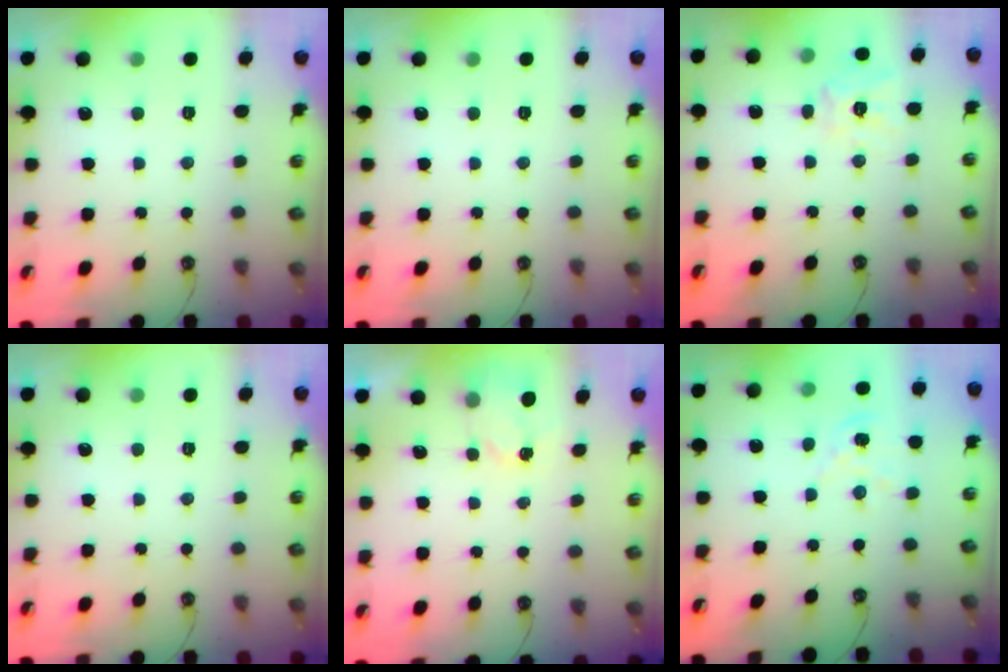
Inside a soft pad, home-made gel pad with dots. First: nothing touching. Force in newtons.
{"total": 0.0}
{"total": 12.2, "press": 12.1, "slide": 1.3}
{"total": 0.0}
{"total": 2.4, "press": 2.4, "slide": 0.3}
{"total": 2.6, "press": 2.6, "slide": 0.4}